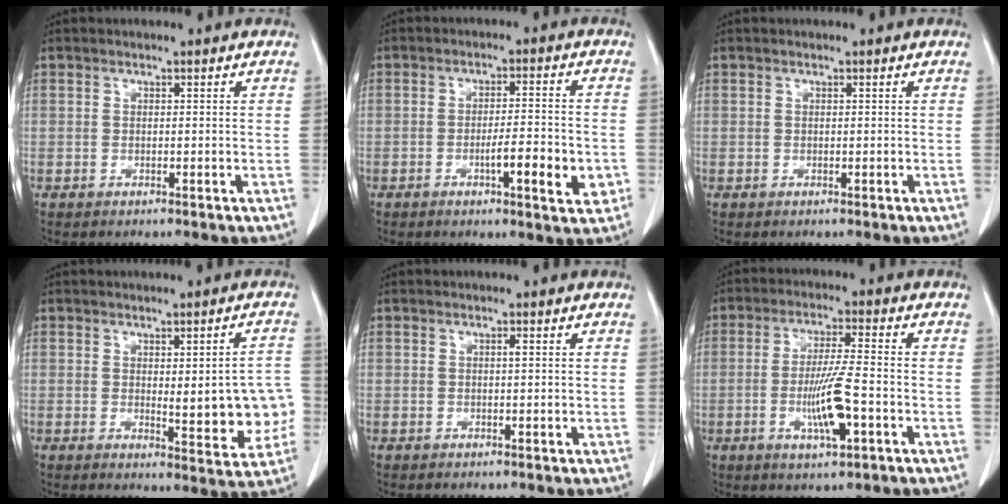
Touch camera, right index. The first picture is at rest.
{"total": 7.8, "force": [-2.6, 1.1, 7.3], "torque": [-0.103, -0.003, -0.035]}
{"total": 0.0}
{"total": 9.9, "force": [-0.6, 2.8, 9.4], "torque": [-0.105, 0.000, -0.002]}
{"total": 1.0, "force": [0.1, 0.0, 1.0], "torque": [-0.018, 0.002, 0.000]}
{"total": 8.3, "force": [-2.6, 0.5, 7.8], "torque": [-0.147, -0.008, -0.047]}